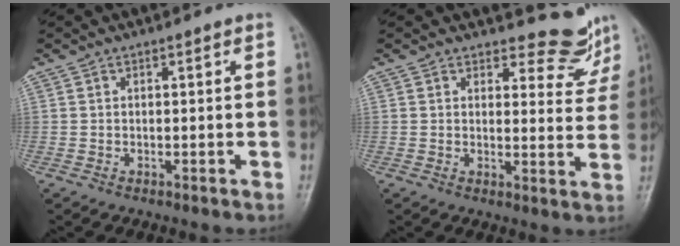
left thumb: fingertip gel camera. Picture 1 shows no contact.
{"total": 6.8, "force": [6.5, 2.1, 0.1], "torque": [0.025, -0.065, 0.068]}